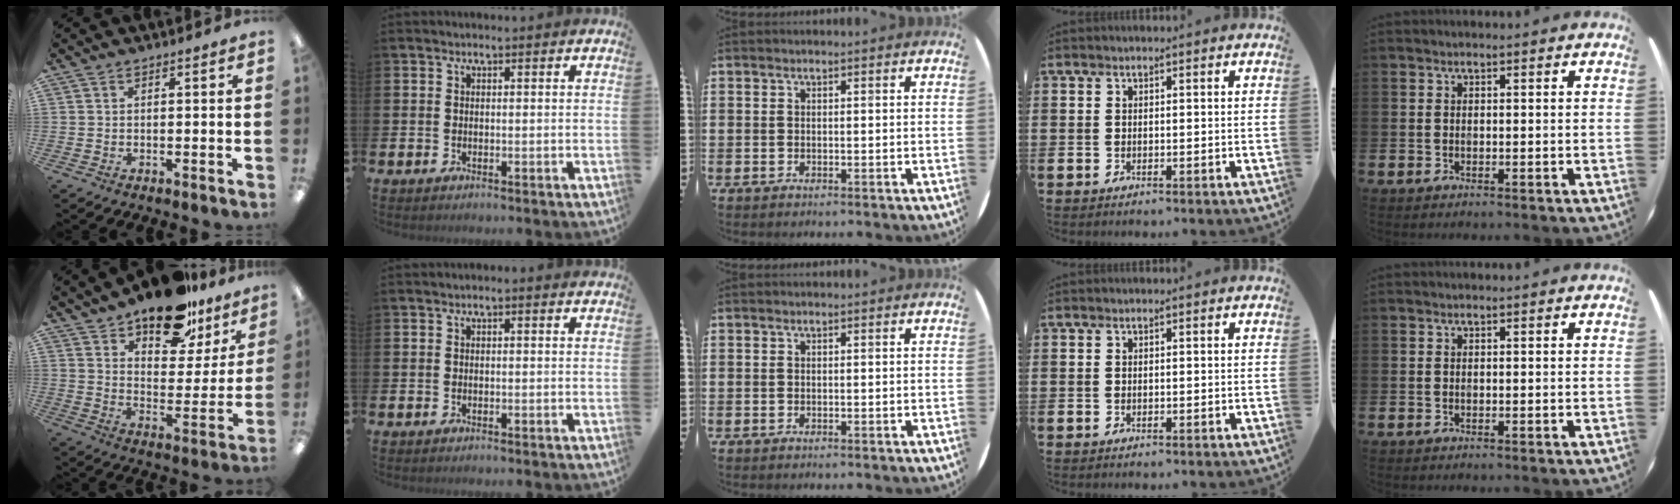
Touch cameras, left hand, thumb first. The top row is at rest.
{"thumb": {"total": 19.2, "force": [14.5, 8.7, 9.1], "torque": [-0.138, -0.089, 0.249]}, "index": {"total": 0.5, "force": [-0.4, 0.1, 0.4], "torque": [-0.006, -0.001, -0.008]}}